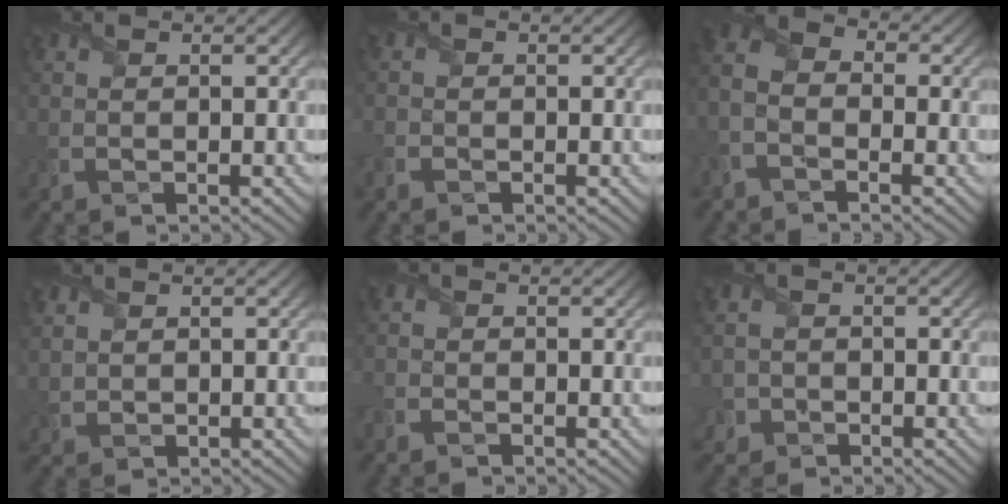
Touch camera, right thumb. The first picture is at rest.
{"total": 1.3, "force": [-1.0, 0.7, 0.3], "torque": [-0.009, -0.004, -0.024]}
{"total": 5.0, "force": [-2.6, 3.3, 2.9], "torque": [-0.070, -0.002, -0.062]}
{"total": 1.4, "force": [1.0, 0.9, 0.3], "torque": [-0.017, -0.001, 0.022]}
{"total": 1.8, "force": [-1.3, 1.0, 0.7], "torque": [-0.020, -0.006, -0.031]}
{"total": 2.8, "force": [-1.6, 2.3, 0.1], "torque": [-0.004, 0.001, -0.038]}